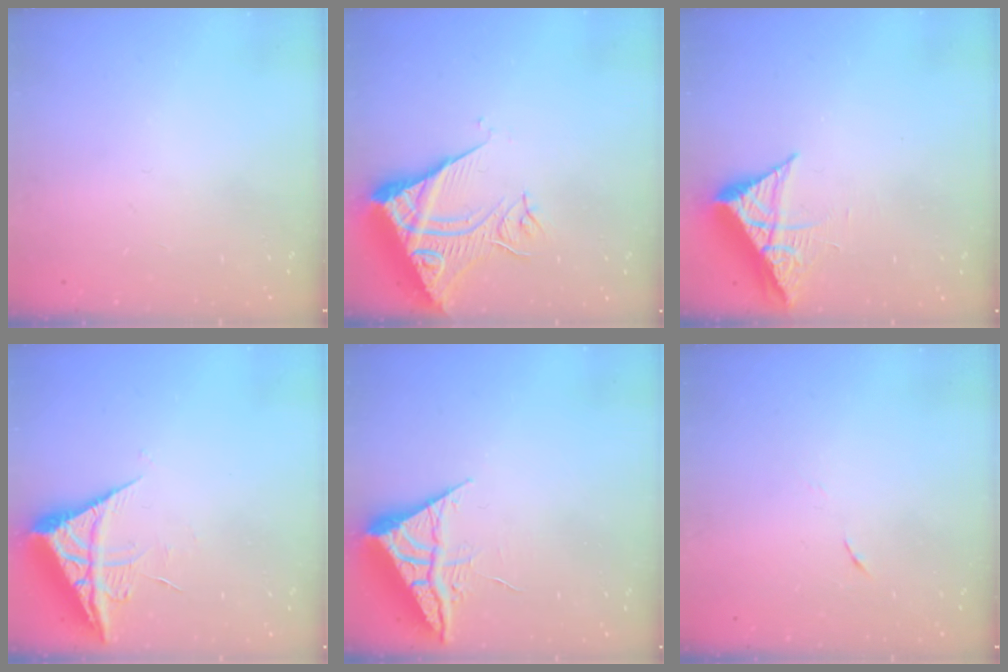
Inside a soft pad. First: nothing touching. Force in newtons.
{"total": 11.1, "press": 11.0, "slide": 1.3}
{"total": 8.9, "press": 8.9, "slide": 0.9}
{"total": 7.6, "press": 7.6, "slide": 0.5}
{"total": 7.0, "press": 7.0, "slide": 0.3}
{"total": 3.9, "press": 3.5, "slide": 1.6}